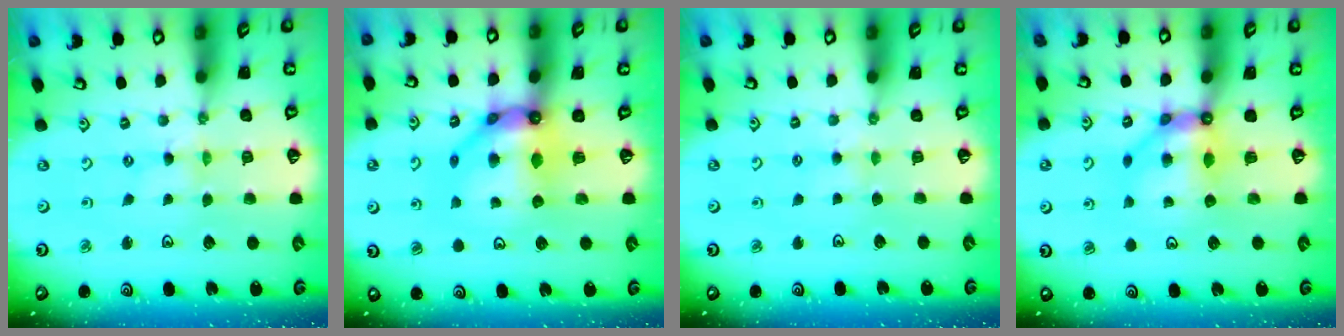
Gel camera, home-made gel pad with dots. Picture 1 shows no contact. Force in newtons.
{"total": 12.2, "press": 12.2, "slide": 0.9}
{"total": 3.7, "press": 3.7, "slide": 0.7}
{"total": 8.3, "press": 8.2, "slide": 0.7}